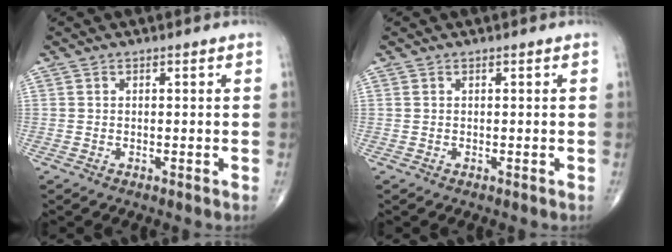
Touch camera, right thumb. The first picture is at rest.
{"total": 0.0}